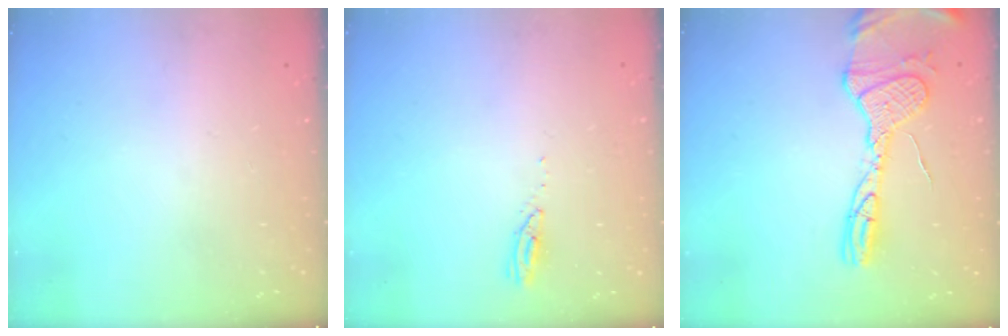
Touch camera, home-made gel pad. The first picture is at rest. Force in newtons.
{"total": 3.0, "press": 2.9, "slide": 0.4}
{"total": 15.3, "press": 15.2, "slide": 1.2}